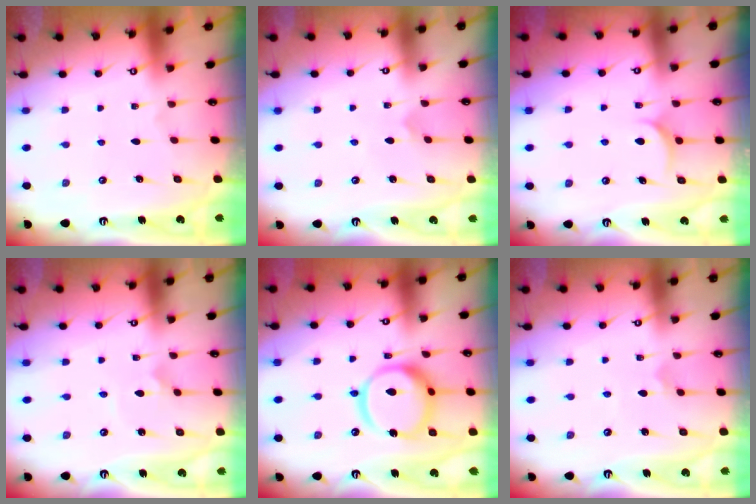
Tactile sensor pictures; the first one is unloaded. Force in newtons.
{"total": 2.3, "press": 2.3, "slide": 0.2}
{"total": 6.7, "press": 6.7, "slide": 0.2}
{"total": 2.5, "press": 2.5, "slide": 0.2}
{"total": 16.1, "press": 16.0, "slide": 1.9}
{"total": 2.3, "press": 2.3, "slide": 0.2}